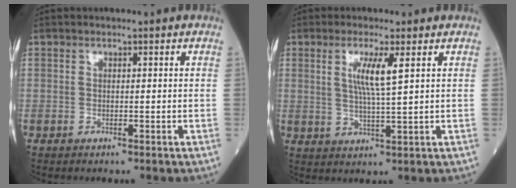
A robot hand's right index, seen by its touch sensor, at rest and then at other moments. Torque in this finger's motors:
{"motor_torque": [0.73, 0.31, 0.44, 0.12]}